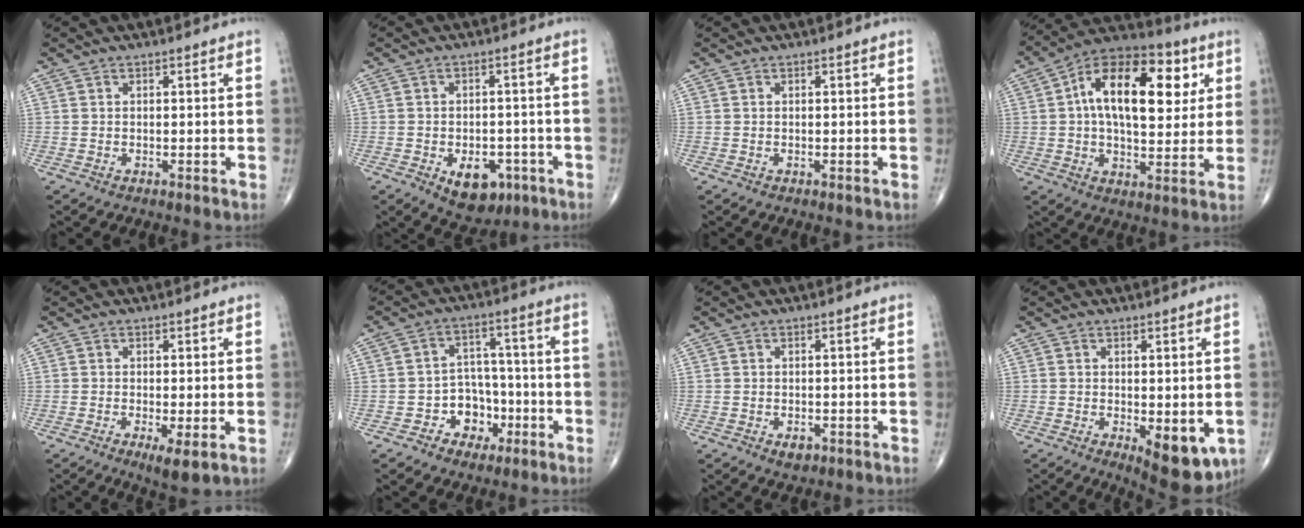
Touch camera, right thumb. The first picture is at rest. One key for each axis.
{"total": 8.4, "fx": -3.6, "fy": 5.4, "fz": 5.4, "tx": -0.051, "ty": 0.016, "tz": -0.039}
{"total": 0.0}
{"total": 20.7, "fx": 5.0, "fy": 11.0, "fz": 16.7, "tx": -0.231, "ty": 0.012, "tz": 0.067}
{"total": 4.2, "fx": -1.3, "fy": 1.0, "fz": 3.9, "tx": -0.069, "ty": -0.013, "tz": -0.022}
{"total": 7.8, "fx": -3.1, "fy": 6.4, "fz": 3.3, "tx": -0.002, "ty": 0.040, "tz": -0.048}
{"total": 2.1, "fx": -0.9, "fy": 1.3, "fz": 1.3, "tx": -0.012, "ty": 0.001, "tz": -0.008}
{"total": 9.1, "fx": -2.6, "fy": 3.9, "fz": 7.8, "tx": -0.082, "ty": -0.014, "tz": -0.026}